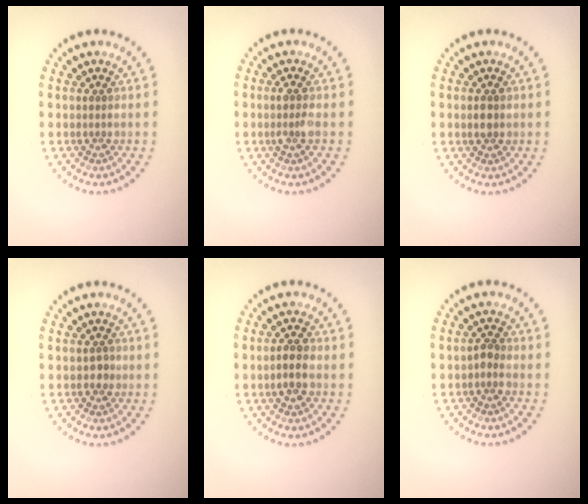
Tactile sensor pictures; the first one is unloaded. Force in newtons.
{"total": 1.6, "press": 1.5, "slide": 0.7}
{"total": 1.2, "press": 1.2, "slide": 0.1}
{"total": 0.7, "press": 0.7, "slide": 0.1}
{"total": 2.5, "press": 2.4, "slide": 0.5}
{"total": 0.9, "press": 0.8, "slide": 0.3}